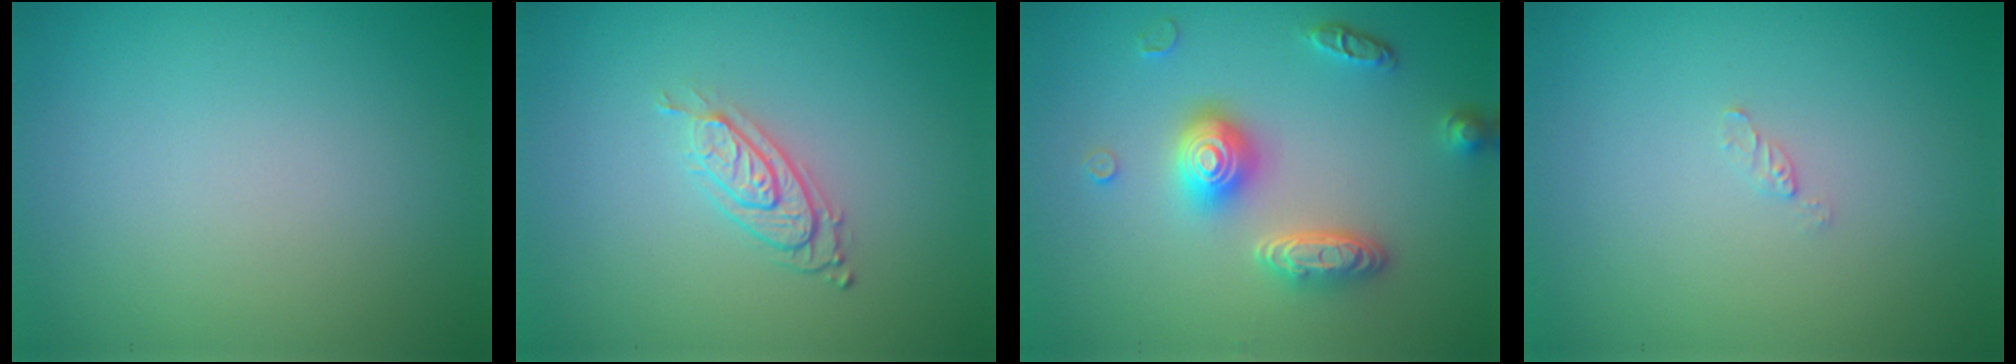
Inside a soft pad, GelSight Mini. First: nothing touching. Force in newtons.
{"total": 3.0, "press": 2.0, "slide": 2.2}
{"total": 3.9, "press": 3.5, "slide": 1.8}
{"total": 0.6, "press": 0.6, "slide": 0.1}